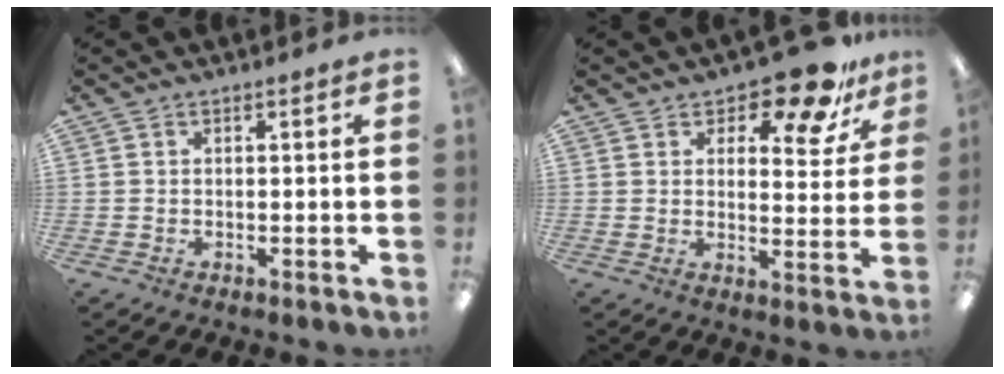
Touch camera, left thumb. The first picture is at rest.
{"total": 11.3, "force": [8.7, 4.3, 5.8], "torque": [-0.070, -0.059, 0.151]}